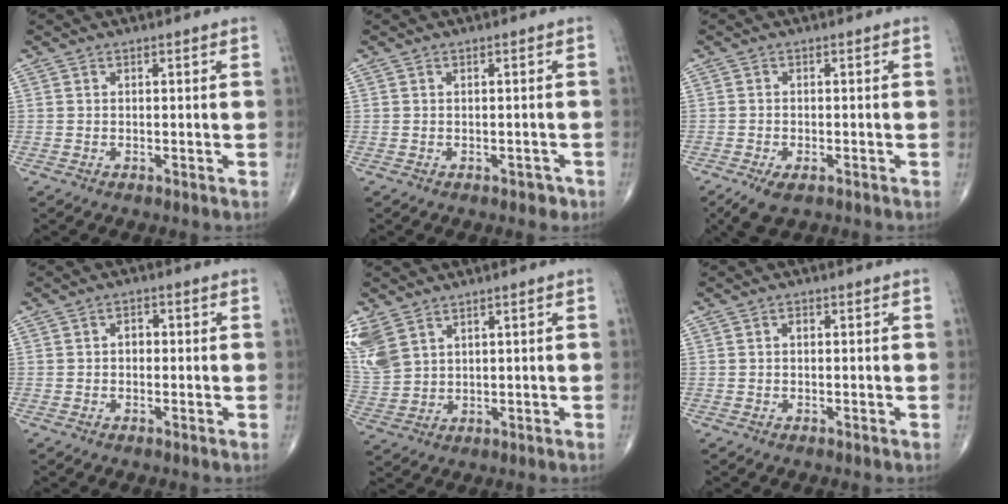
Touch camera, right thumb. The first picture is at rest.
{"total": 1.4, "force": [-0.7, 1.0, 0.5], "torque": [0.002, 0.005, -0.007]}
{"total": 4.4, "force": [-2.5, 2.0, 3.1], "torque": [-0.061, -0.004, -0.041]}
{"total": 2.1, "force": [0.0, 1.6, 1.4], "torque": [-0.009, 0.010, -0.005]}
{"total": 10.3, "force": [5.6, 6.5, 5.7], "torque": [-0.149, -0.008, 0.127]}
{"total": 0.9, "force": [0.0, 0.6, 0.6], "torque": [-0.005, 0.003, -0.002]}